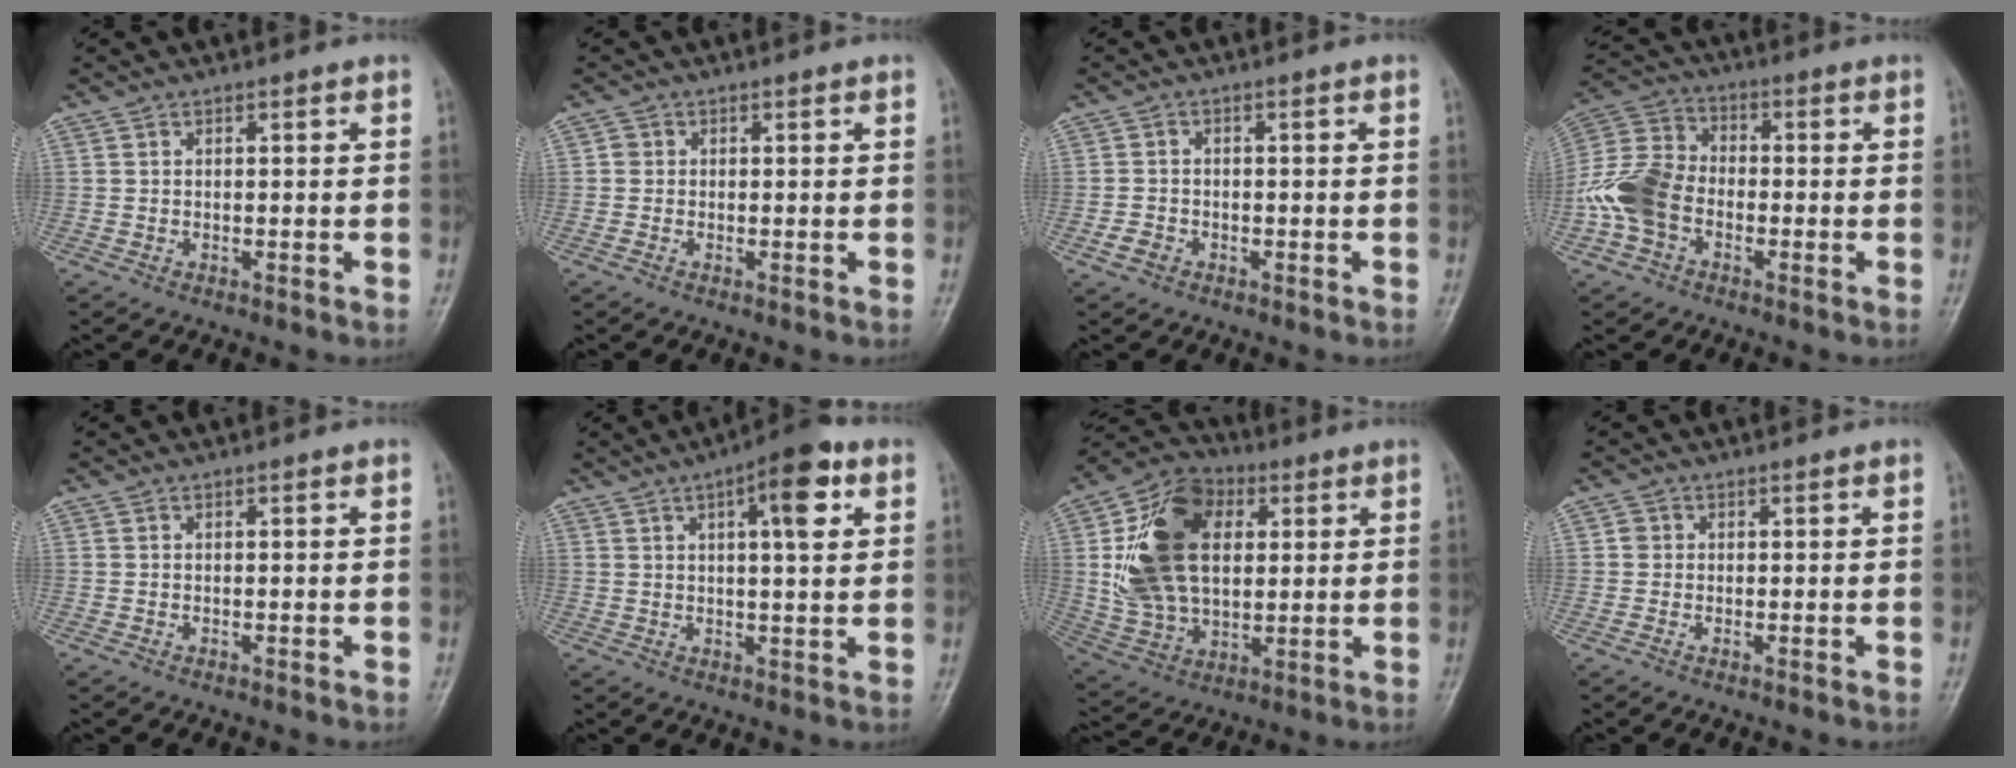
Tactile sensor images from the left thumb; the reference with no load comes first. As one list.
[{"total": 0.8, "force": [-0.1, 0.7, 0.2], "torque": [0.000, 0.001, -0.005]}, {"total": 2.5, "force": [-1.3, 1.8, 1.0], "torque": [-0.019, 0.009, -0.024]}, {"total": 11.0, "force": [-3.2, 8.0, 6.9], "torque": [-0.141, 0.031, -0.073]}, {"total": 0.0}, {"total": 9.8, "force": [3.9, 3.0, 8.5], "torque": [-0.110, 0.002, 0.052]}, {"total": 19.6, "force": [4.0, 13.2, 13.9], "torque": [-0.228, 0.000, 0.077]}, {"total": 1.0, "force": [0.0, 1.0, 0.3], "torque": [0.000, 0.002, -0.002]}]